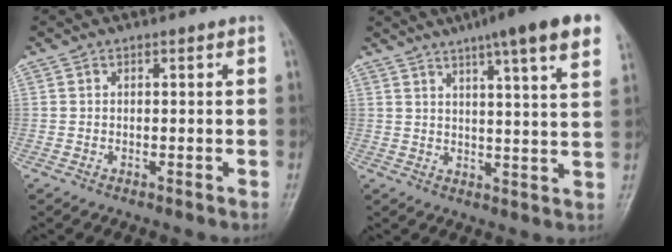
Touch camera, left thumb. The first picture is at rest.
{"total": 16.2, "force": [10.2, 1.7, 12.4], "torque": [-0.164, -0.020, 0.126]}